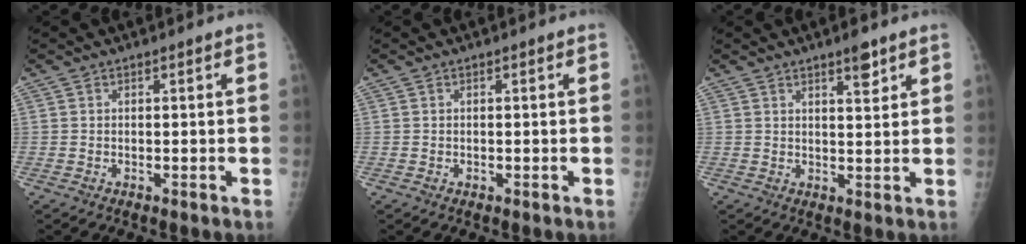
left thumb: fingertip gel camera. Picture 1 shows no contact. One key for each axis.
{"total": 0.0}
{"total": 4.1, "fx": 2.8, "fy": 1.1, "fz": 2.8, "tx": -0.032, "ty": -0.018, "tz": 0.041}